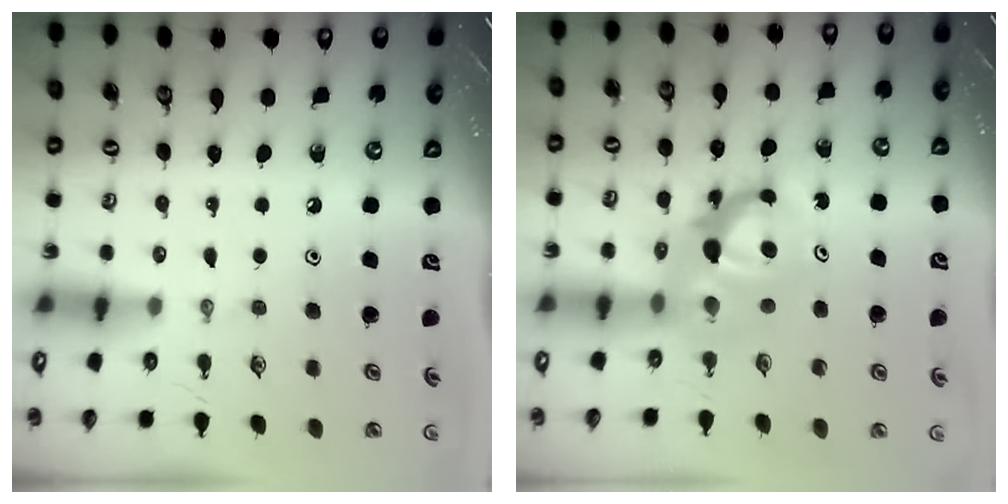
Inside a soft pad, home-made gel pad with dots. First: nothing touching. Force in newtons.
{"total": 9.3, "press": 9.3, "slide": 0.6}